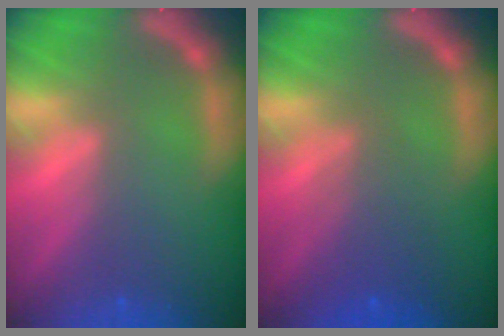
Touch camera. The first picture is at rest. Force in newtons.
{"total": 3.6}